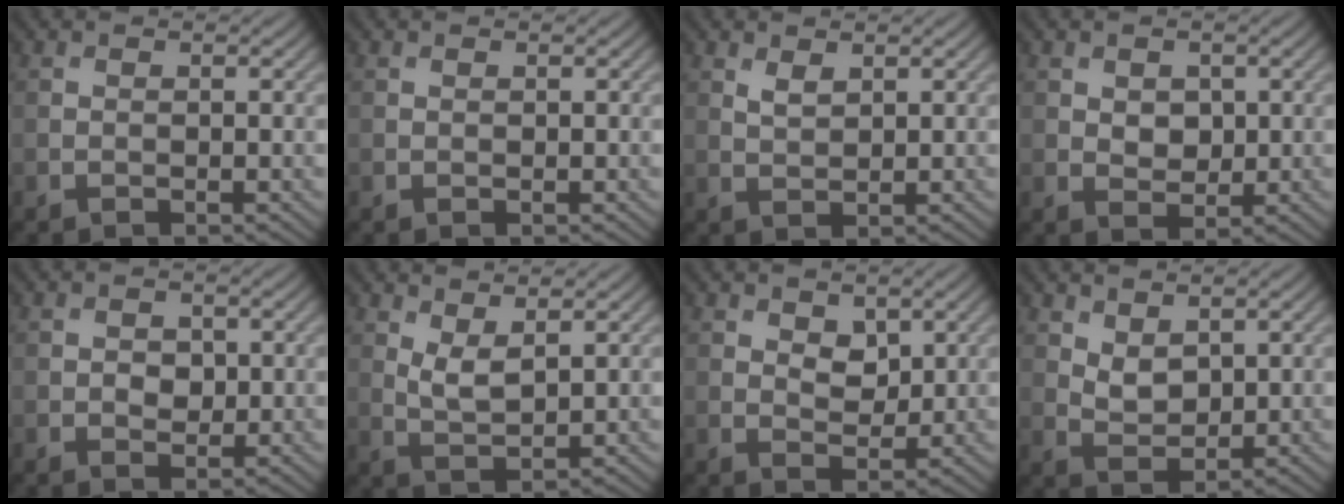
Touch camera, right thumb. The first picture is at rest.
{"total": 0.0}
{"total": 1.7, "force": [1.1, 0.7, 1.0], "torque": [-0.026, -0.003, 0.027]}
{"total": 2.5, "force": [0.7, 1.9, 1.5], "torque": [-0.035, -0.005, 0.011]}
{"total": 1.9, "force": [0.0, 1.5, 1.2], "torque": [-0.023, -0.005, -0.002]}
{"total": 3.1, "force": [1.6, 1.1, 2.3], "torque": [-0.057, -0.006, 0.038]}
{"total": 3.1, "force": [1.5, 1.9, 1.9], "torque": [-0.037, -0.005, 0.023]}
{"total": 3.3, "force": [1.8, 1.9, 2.0], "torque": [-0.048, -0.006, 0.038]}